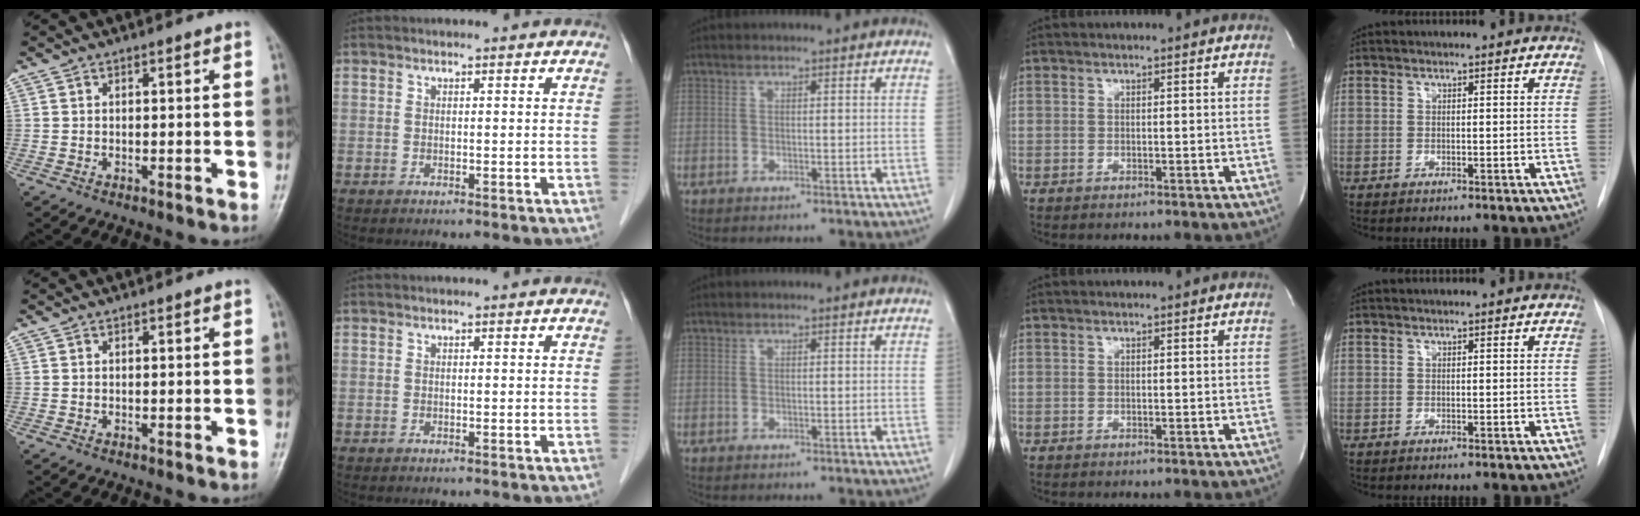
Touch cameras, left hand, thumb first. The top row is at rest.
{}